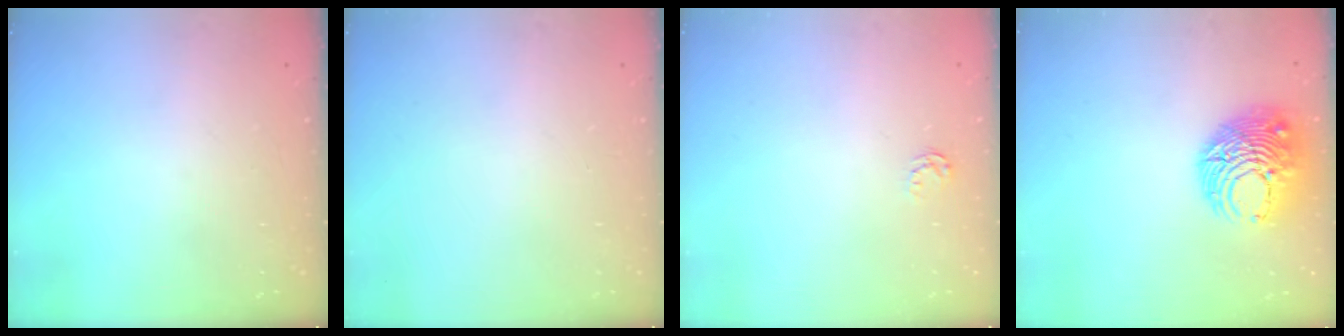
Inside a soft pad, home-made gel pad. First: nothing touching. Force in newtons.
{"total": 0.0}
{"total": 2.6, "press": 2.6, "slide": 0.4}
{"total": 10.7, "press": 10.6, "slide": 1.3}